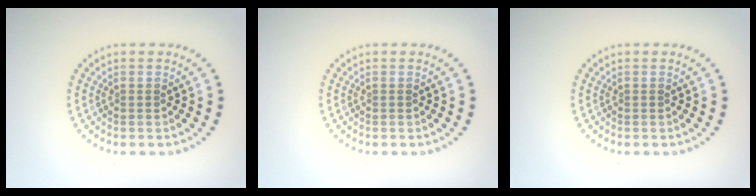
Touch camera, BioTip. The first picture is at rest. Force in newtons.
{"total": 0.0}
{"total": 0.0}